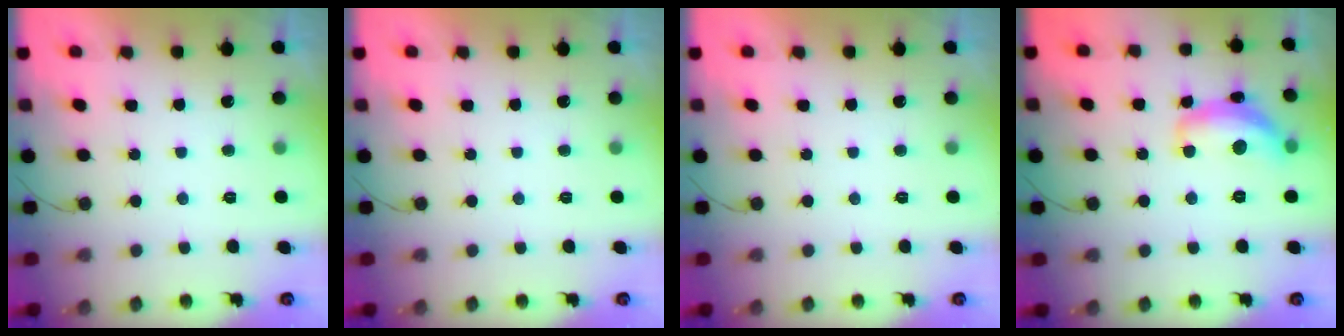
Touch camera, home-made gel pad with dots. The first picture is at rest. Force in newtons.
{"total": 0.0}
{"total": 0.0}
{"total": 13.1, "press": 13.1, "slide": 0.8}